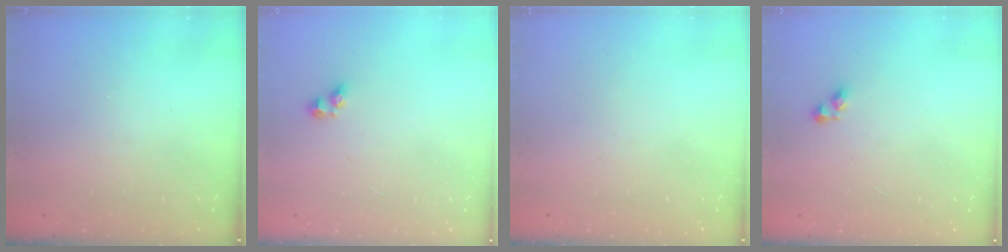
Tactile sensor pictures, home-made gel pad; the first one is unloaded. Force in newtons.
{"total": 3.3, "press": 3.1, "slide": 1.2}
{"total": 0.0}
{"total": 3.6, "press": 3.6, "slide": 0.5}